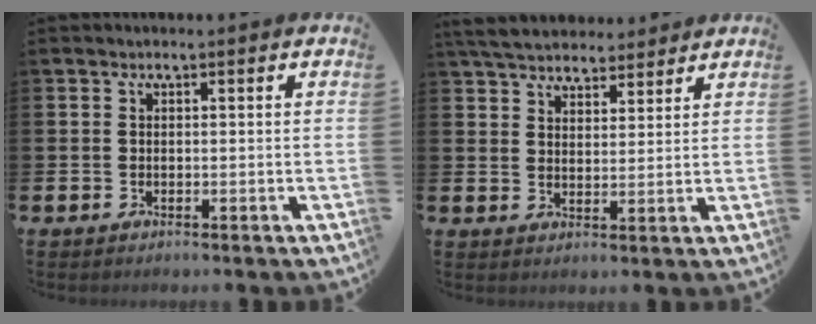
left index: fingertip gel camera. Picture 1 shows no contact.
{"total": 5.5, "force": [5.3, 1.5, 0.7], "torque": [-0.027, -0.023, 0.095]}